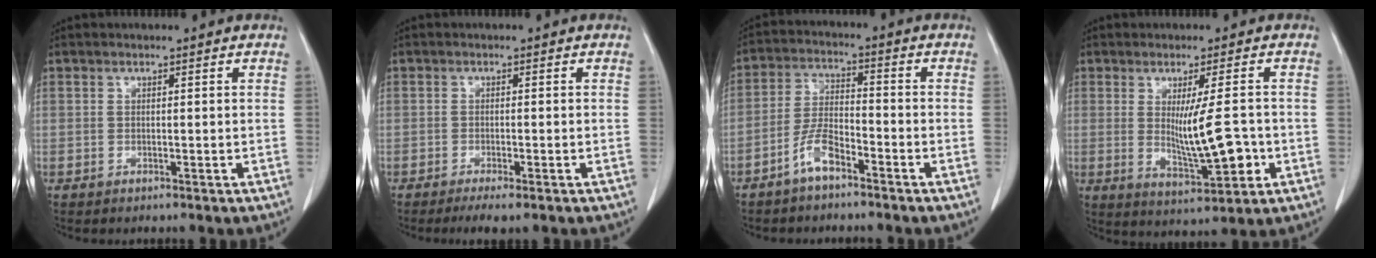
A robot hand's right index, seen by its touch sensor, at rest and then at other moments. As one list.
[{"total": 3.6, "force": [-2.5, 0.4, 2.5], "torque": [-0.038, -0.010, -0.037]}, {"total": 5.8, "force": [-4.0, 1.5, 3.9], "torque": [-0.089, 0.006, -0.080]}, {"total": 8.9, "force": [-0.9, 1.1, 8.8], "torque": [-0.144, -0.021, -0.006]}]